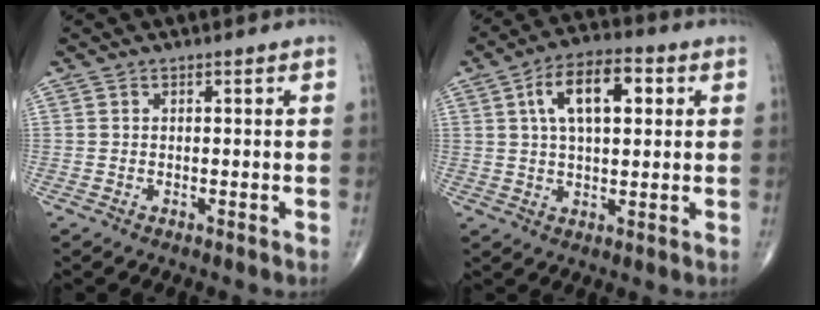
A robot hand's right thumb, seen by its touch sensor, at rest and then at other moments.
{"total": 11.8, "force": [3.4, 5.8, 9.7], "torque": [-0.153, 0.011, 0.051]}